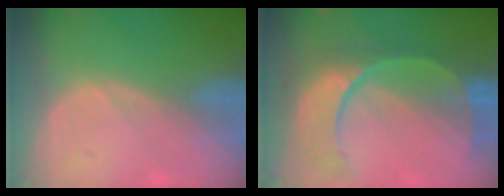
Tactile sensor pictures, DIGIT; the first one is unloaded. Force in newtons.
{"total": 11.2, "press": 9.4, "slide": 6.1}